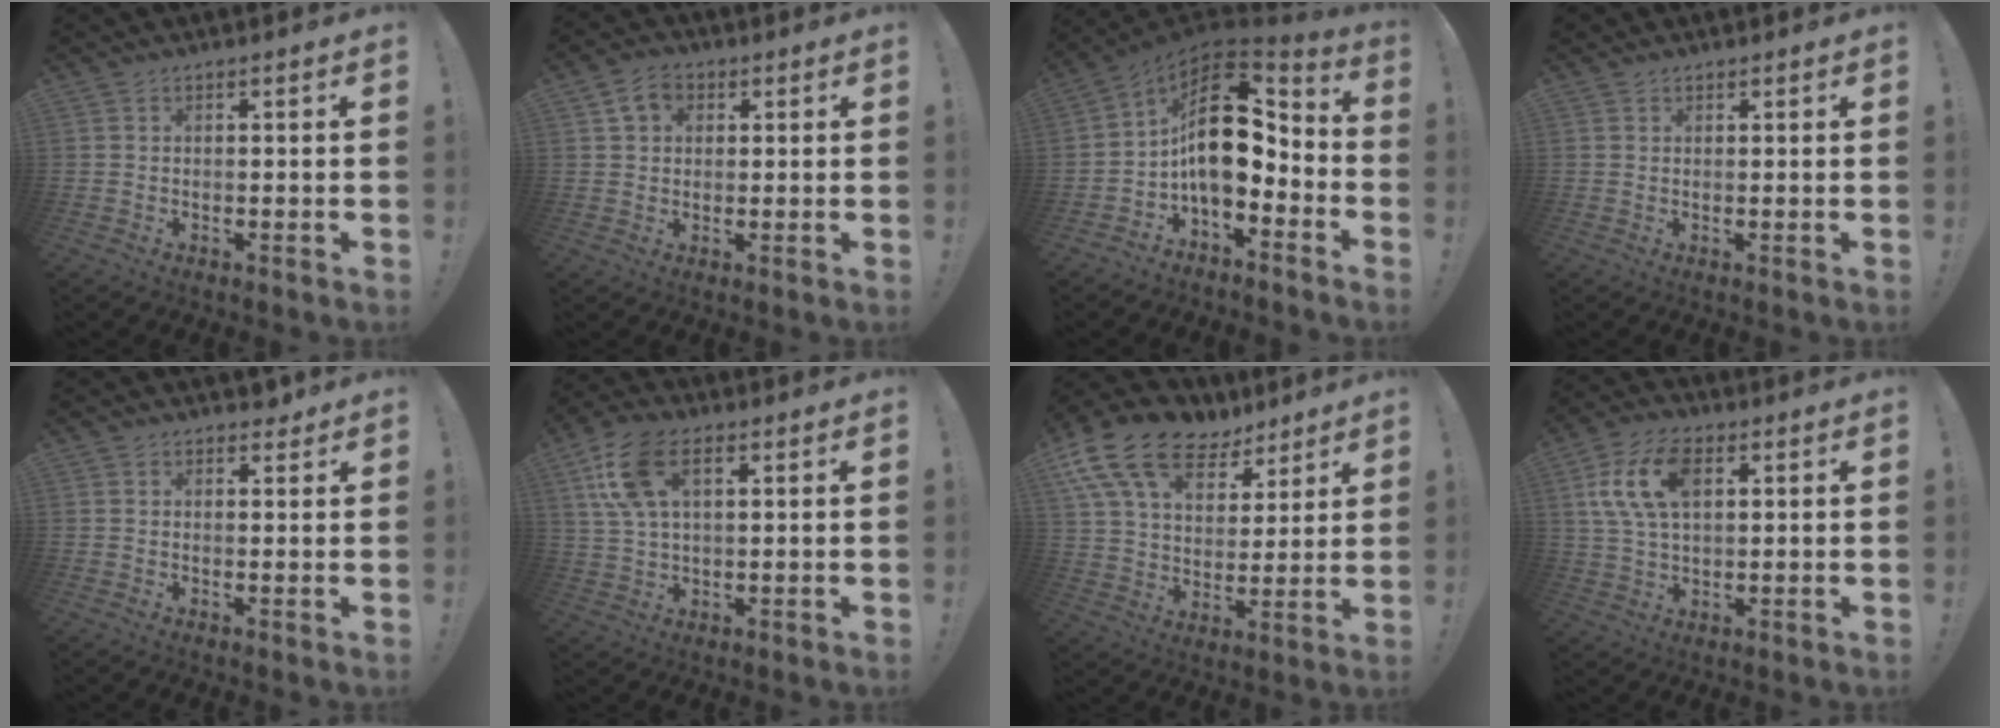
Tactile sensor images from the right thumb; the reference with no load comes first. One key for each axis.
{"total": 5.9, "fx": 2.5, "fy": 4.7, "fz": 2.8, "tx": -0.039, "ty": 0.001, "tz": 0.046}
{"total": 18.2, "fx": 2.4, "fy": 10.1, "fz": 15.0, "tx": -0.247, "ty": -0.007, "tz": 0.043}
{"total": 0.9, "fx": 0.7, "fy": 0.6, "fz": 0.1, "tx": 0.005, "ty": -0.003, "tz": 0.012}
{"total": 2.3, "fx": 1.8, "fy": 1.3, "fz": 0.6, "tx": 0.017, "ty": -0.016, "tz": 0.029}
{"total": 12.9, "fx": 5.0, "fy": 7.3, "fz": 9.3, "tx": -0.176, "ty": 0.003, "tz": 0.096}
{"total": 18.1, "fx": 10.8, "fy": 10.9, "fz": 9.6, "tx": -0.169, "ty": -0.057, "tz": 0.201}
{"total": 13.9, "fx": 4.0, "fy": 8.2, "fz": 10.5, "tx": -0.191, "ty": 0.001, "tz": 0.073}